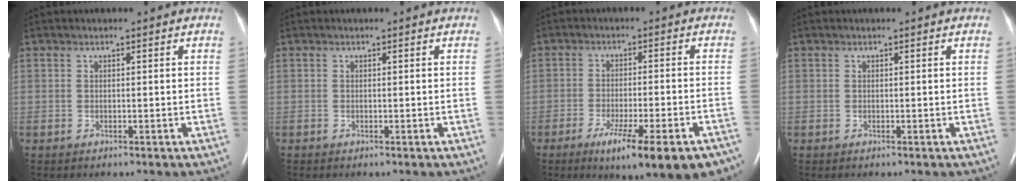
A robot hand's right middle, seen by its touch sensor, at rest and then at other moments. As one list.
[{"total": 0.0}, {"total": 14.7, "force": [-9.9, 2.2, 10.6], "torque": [-0.103, -0.018, -0.141]}, {"total": 0.0}]